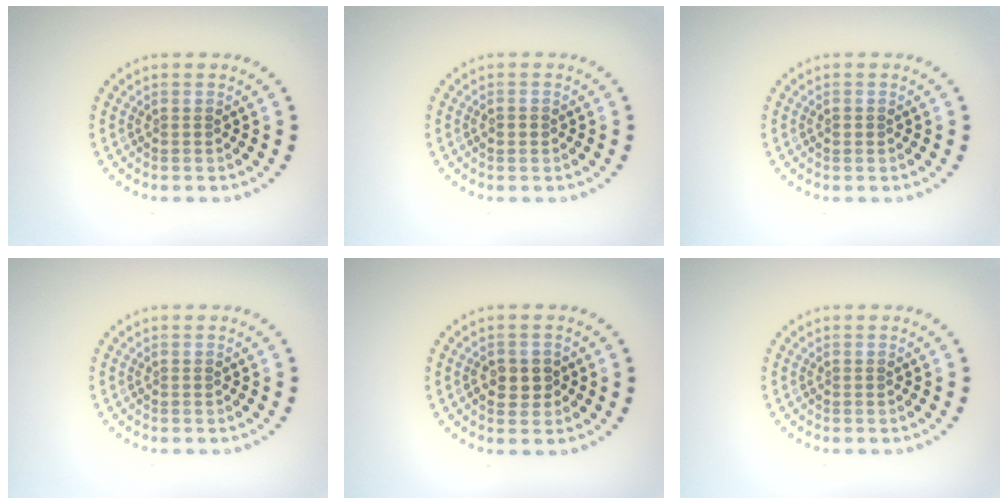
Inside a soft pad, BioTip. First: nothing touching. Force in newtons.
{"total": 1.1, "press": 1.1, "slide": 0.1}
{"total": 0.6, "press": 0.6, "slide": 0.1}
{"total": 0.0}
{"total": 2.4, "press": 2.4, "slide": 0.4}
{"total": 0.0}